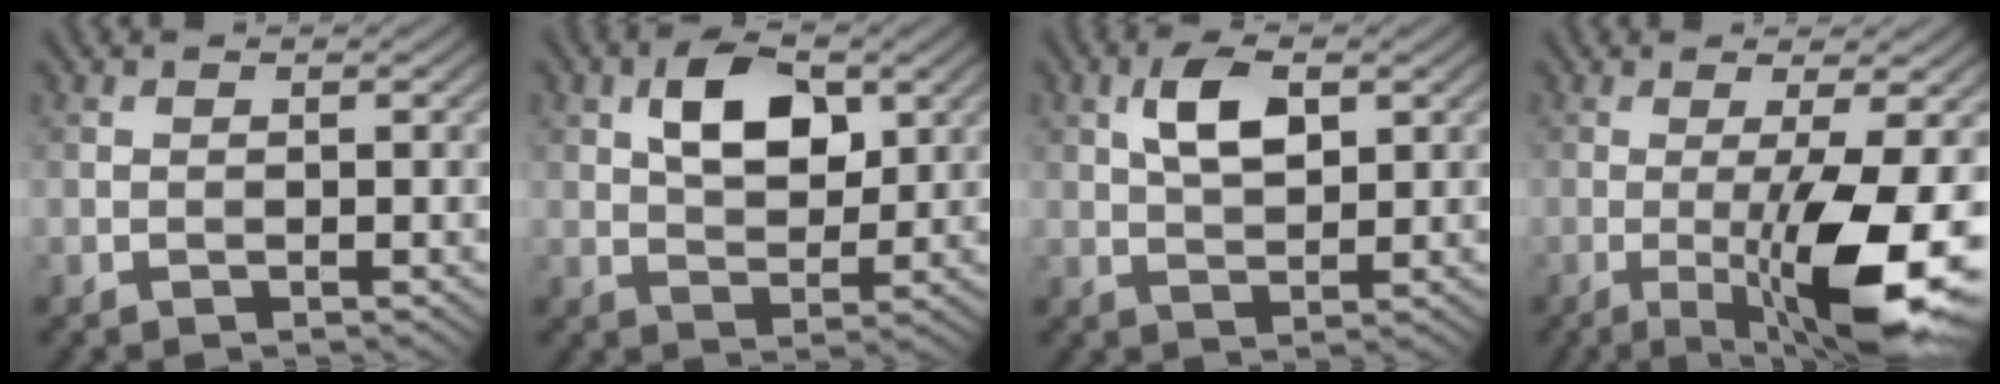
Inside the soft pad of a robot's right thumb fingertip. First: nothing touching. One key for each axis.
{"total": 7.4, "fx": 2.6, "fy": 4.2, "fz": 5.6, "tx": -0.100, "ty": 0.002, "tz": 0.042}
{"total": 5.6, "fx": 1.9, "fy": 2.7, "fz": 4.6, "tx": -0.096, "ty": 0.004, "tz": 0.035}
{"total": 12.2, "fx": -2.9, "fy": 2.4, "fz": 11.6, "tx": -0.173, "ty": -0.001, "tz": -0.042}